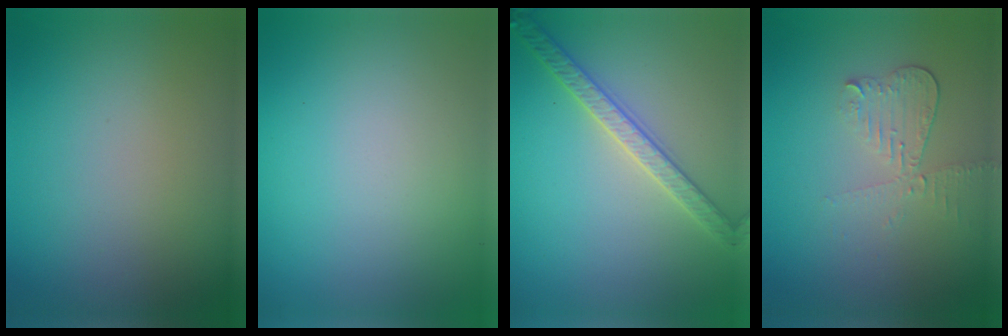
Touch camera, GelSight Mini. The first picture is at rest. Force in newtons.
{"total": 0.0}
{"total": 3.2, "press": 3.1, "slide": 0.7}
{"total": 2.8, "press": 2.5, "slide": 1.3}